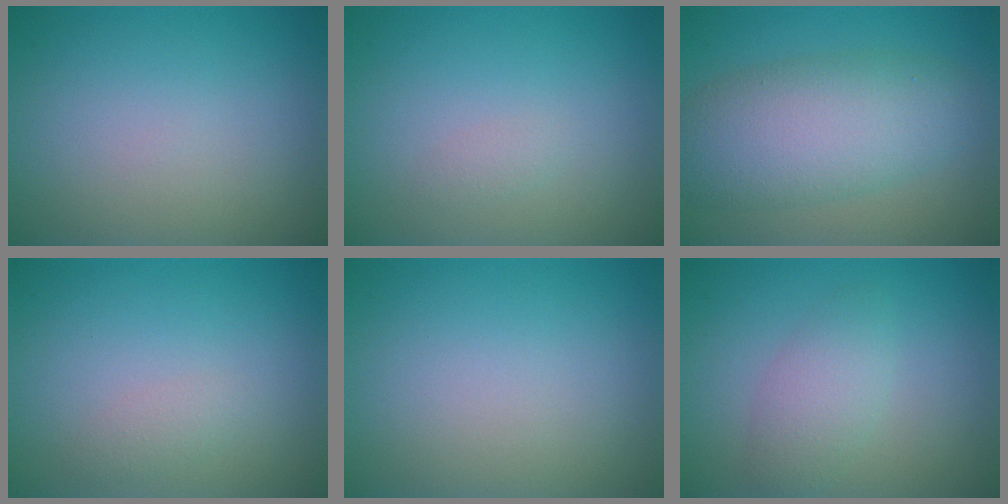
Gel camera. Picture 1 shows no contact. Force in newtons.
{"total": 0.6, "press": 0.6, "slide": 0.0}
{"total": 7.5, "press": 7.5, "slide": 0.4}
{"total": 1.0, "press": 1.0, "slide": 0.0}
{"total": 0.0}
{"total": 2.7, "press": 2.7, "slide": 0.1}